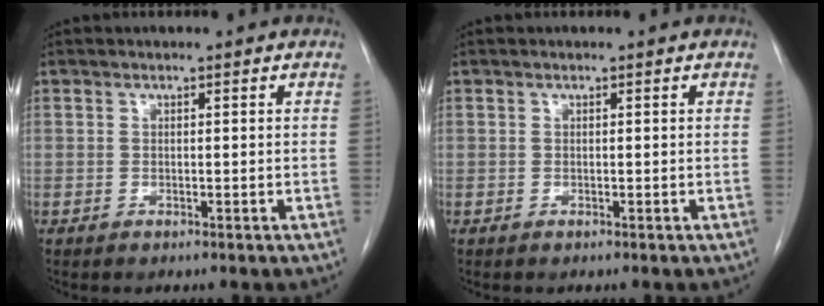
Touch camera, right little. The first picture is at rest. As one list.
[{"total": 0.0}]